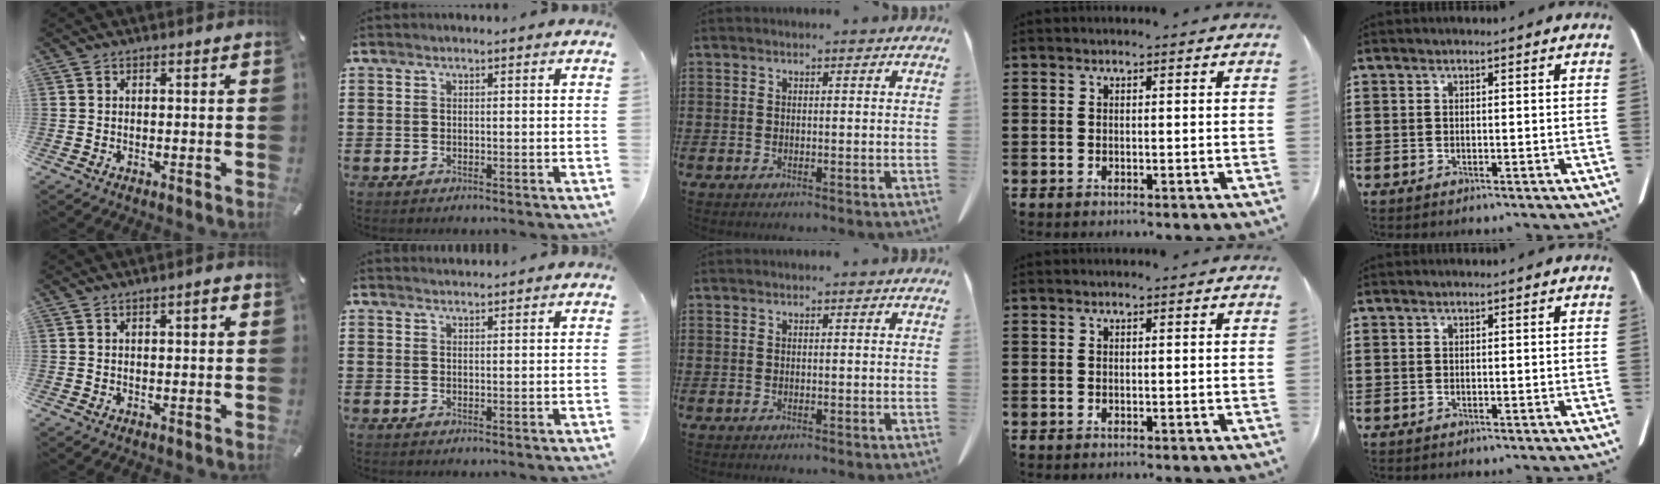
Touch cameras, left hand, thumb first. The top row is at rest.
{"thumb": {"total": 2.0, "force": [0.8, 0.6, 1.8], "torque": [-0.035, 0.004, 0.011]}, "index": {"total": 1.5, "force": [1.5, 0.0, -0.1], "torque": [-0.003, 0.002, 0.030]}}